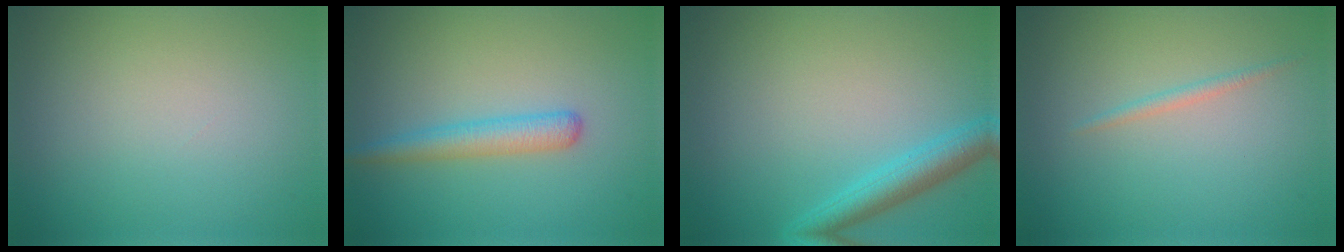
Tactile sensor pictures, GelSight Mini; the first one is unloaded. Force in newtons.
{"total": 2.5, "press": 2.5, "slide": 0.1}
{"total": 3.2, "press": 3.2, "slide": 0.2}
{"total": 0.8, "press": 0.8, "slide": 0.0}